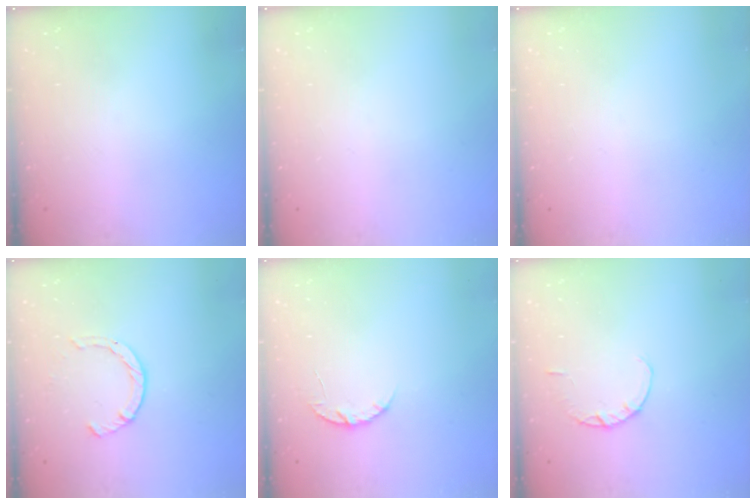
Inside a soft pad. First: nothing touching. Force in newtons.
{"total": 0.0}
{"total": 0.0}
{"total": 2.4, "press": 2.4, "slide": 0.2}
{"total": 4.9, "press": 4.8, "slide": 0.7}
{"total": 1.8, "press": 1.8, "slide": 0.3}